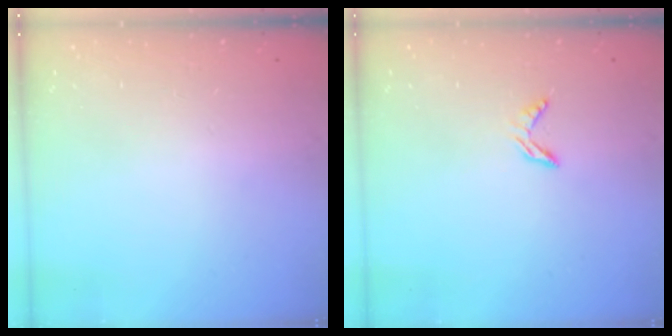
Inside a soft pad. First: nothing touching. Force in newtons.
{"total": 5.3, "press": 5.2, "slide": 0.5}